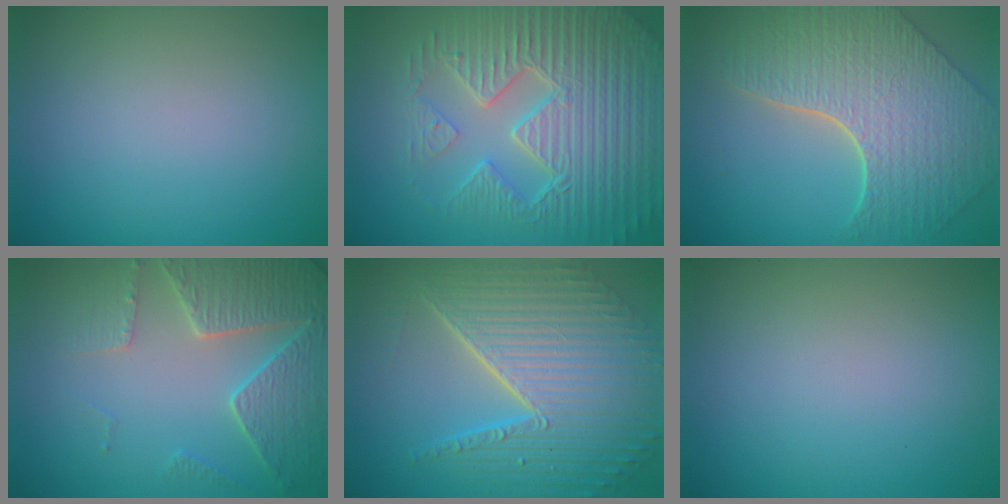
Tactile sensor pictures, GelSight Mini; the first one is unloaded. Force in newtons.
{"total": 8.7, "press": 6.5, "slide": 5.8}
{"total": 8.4, "press": 6.3, "slide": 5.6}
{"total": 5.0, "press": 4.5, "slide": 2.2}
{"total": 10.6, "press": 6.9, "slide": 8.1}
{"total": 0.0}